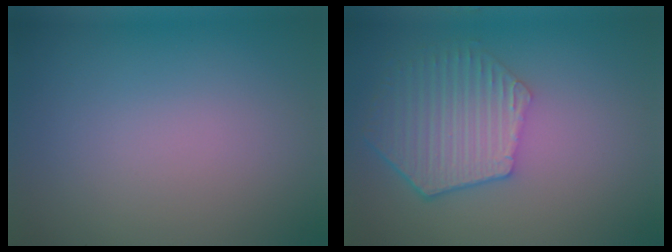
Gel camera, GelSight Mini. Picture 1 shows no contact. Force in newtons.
{"total": 5.9, "press": 4.8, "slide": 3.5}